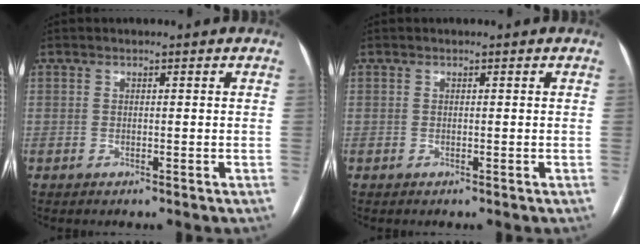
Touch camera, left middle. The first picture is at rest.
{"total": 0.0}